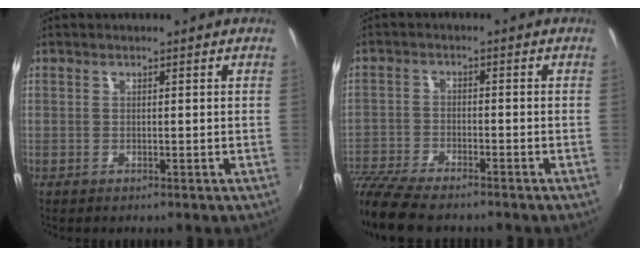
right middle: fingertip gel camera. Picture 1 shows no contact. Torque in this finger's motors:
{"motor_torque": [1.27, -0.87, 0.75, 0.21]}